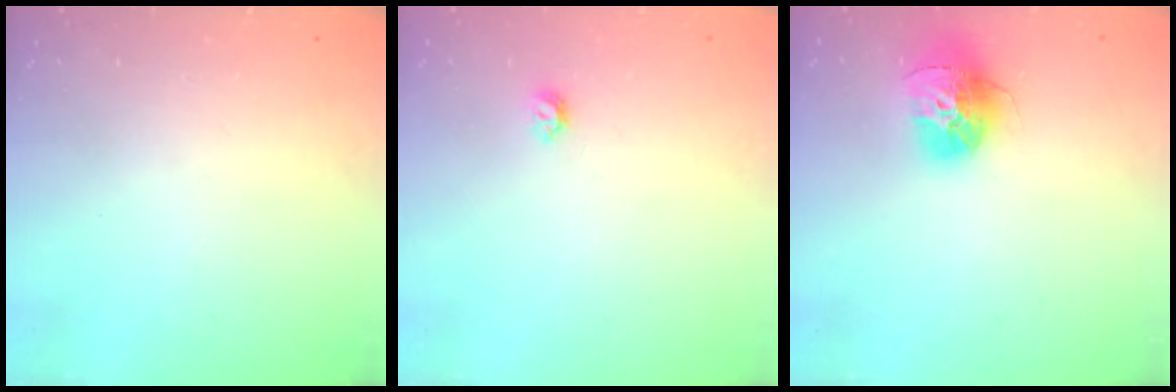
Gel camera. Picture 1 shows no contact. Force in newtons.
{"total": 4.0, "press": 4.0, "slide": 0.6}
{"total": 15.0, "press": 14.9, "slide": 1.5}